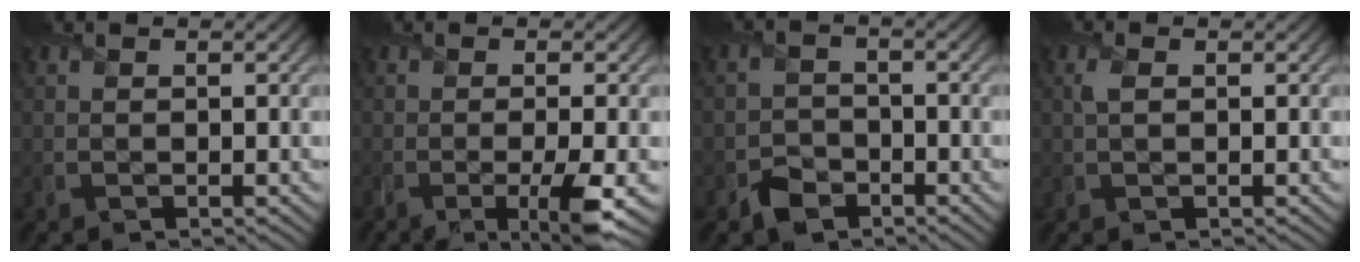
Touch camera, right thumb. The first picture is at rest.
{"total": 5.0, "force": [-1.8, 0.8, 4.5], "torque": [-0.074, -0.007, -0.032]}
{"total": 3.0, "force": [-2.1, 2.0, 0.5], "torque": [-0.002, 0.001, -0.049]}
{"total": 1.3, "force": [0.4, 0.6, 1.1], "torque": [-0.029, 0.003, 0.005]}